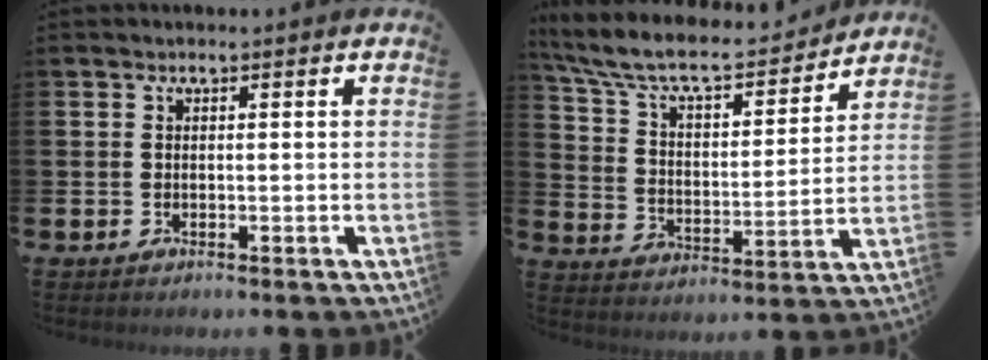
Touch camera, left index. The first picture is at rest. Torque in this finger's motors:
{"motor_torque": [1.06, -1.07, 0.71, 0.21]}